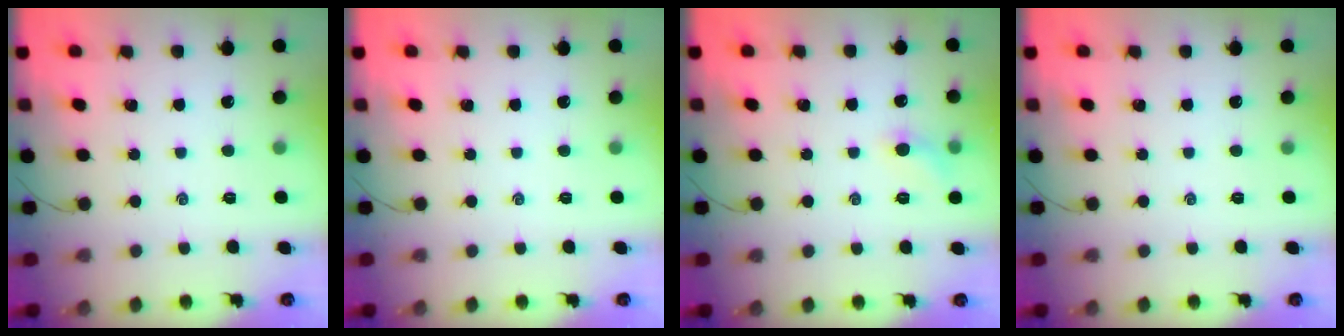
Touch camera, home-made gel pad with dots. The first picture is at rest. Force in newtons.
{"total": 0.0}
{"total": 4.6, "press": 4.4, "slide": 1.5}
{"total": 0.0}